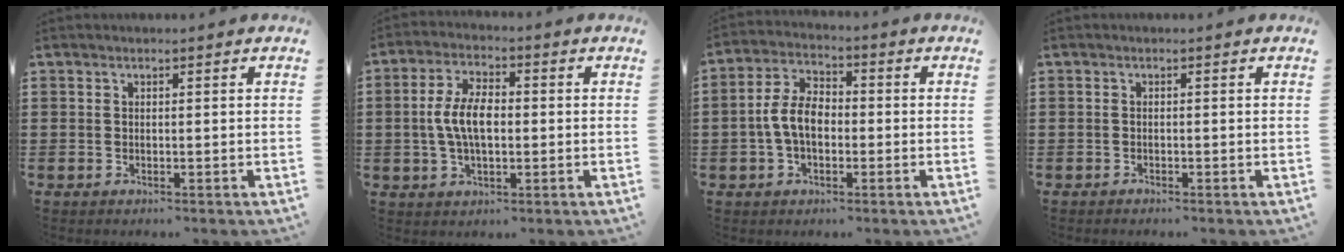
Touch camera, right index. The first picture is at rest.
{"total": 7.2, "force": [-0.2, 3.6, 6.2], "torque": [-0.144, 0.002, -0.013]}
{"total": 6.6, "force": [-1.1, 4.0, 5.2], "torque": [-0.129, 0.000, -0.029]}
{"total": 0.5, "force": [-0.5, 0.0, 0.0], "torque": [0.000, -0.001, -0.011]}